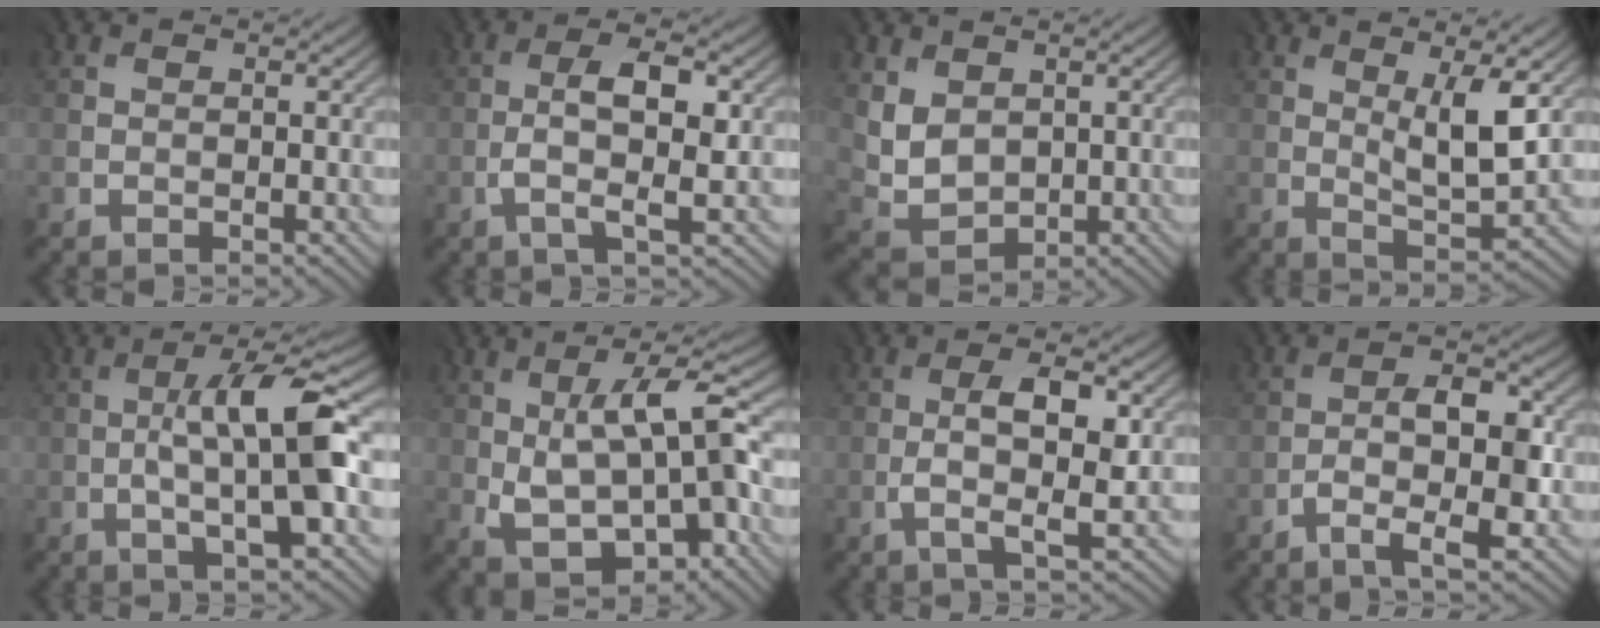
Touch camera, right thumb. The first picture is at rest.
{"total": 5.1, "force": [-0.3, 1.3, 4.9], "torque": [-0.095, 0.009, -0.009]}
{"total": 5.7, "force": [2.0, 4.3, 3.2], "torque": [-0.097, -0.012, 0.047]}
{"total": 6.5, "force": [1.8, 1.8, 6.0], "torque": [-0.106, -0.009, 0.037]}
{"total": 10.4, "force": [-0.4, 2.1, 10.2], "torque": [-0.158, 0.014, -0.008]}
{"total": 9.7, "force": [-0.1, 3.9, 8.9], "torque": [-0.162, -0.002, 0.005]}
{"total": 5.6, "force": [-0.1, 1.5, 5.4], "torque": [-0.101, 0.005, -0.005]}
{"total": 6.7, "force": [-2.7, 1.8, 5.8], "torque": [-0.094, 0.007, -0.050]}